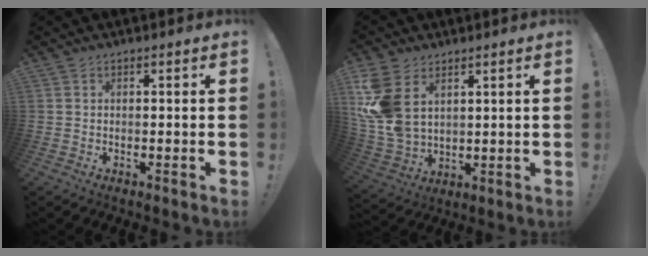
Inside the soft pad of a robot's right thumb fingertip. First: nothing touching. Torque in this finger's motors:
{"motor_torque": [0.38, 0.43, 0.36, 0.29, 0.13]}